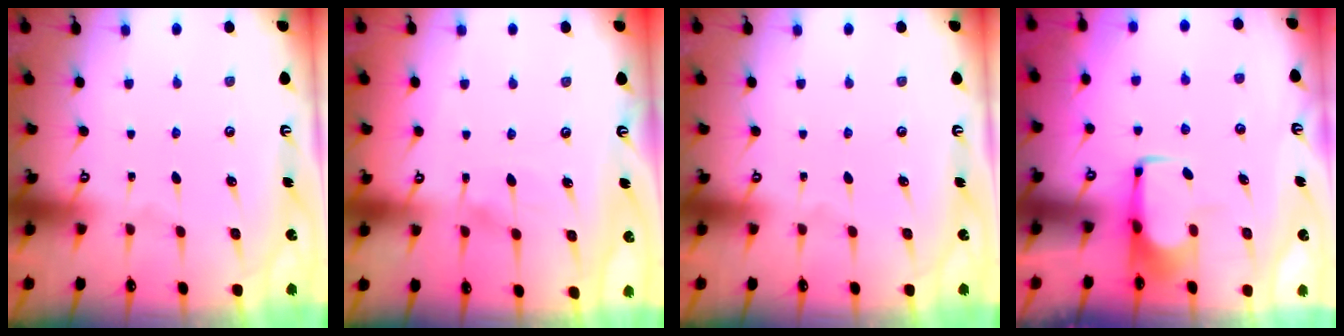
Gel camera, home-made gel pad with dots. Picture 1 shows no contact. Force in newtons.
{"total": 6.2, "press": 6.2, "slide": 0.7}
{"total": 0.0}
{"total": 1.8, "press": 1.7, "slide": 0.5}